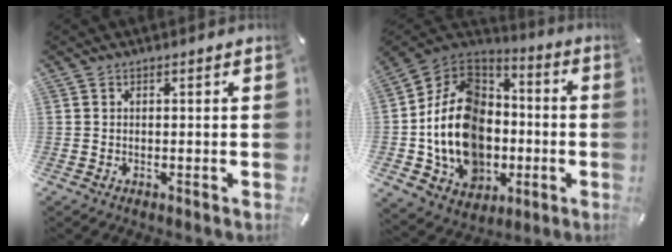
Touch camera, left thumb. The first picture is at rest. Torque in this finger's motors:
{"motor_torque": [1.73, 3.28, 2.75, 0.02, 0.26]}